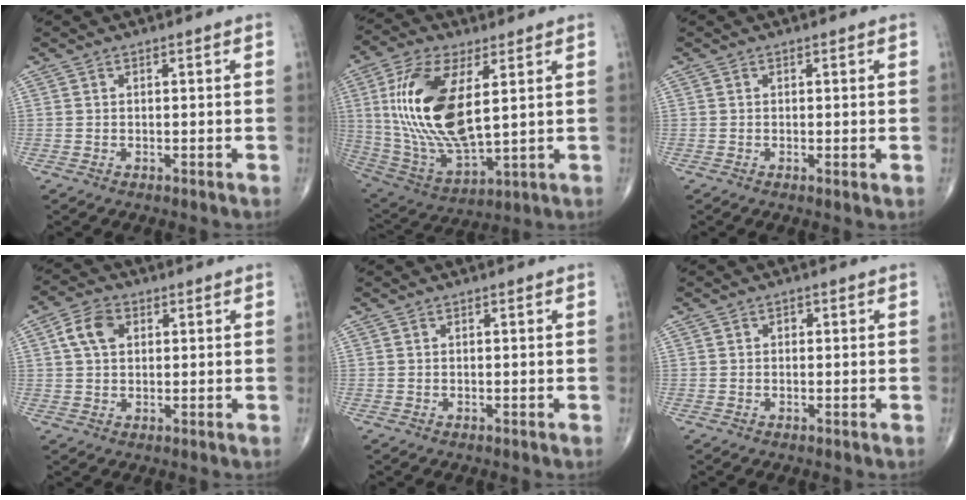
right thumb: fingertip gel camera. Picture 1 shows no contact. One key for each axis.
{"total": 20.3, "fx": 4.2, "fy": 9.0, "fz": 17.7, "tx": -0.359, "ty": -0.022, "tz": 0.088}
{"total": 0.8, "fx": 0.0, "fy": 0.1, "fz": 0.7, "tx": -0.015, "ty": -0.004, "tz": -0.003}
{"total": 5.9, "fx": 1.7, "fy": 4.0, "fz": 3.9, "tx": -0.068, "ty": 0.008, "tz": 0.028}
{"total": 0.0}
{"total": 0.8, "fx": 0.1, "fy": 0.7, "fz": 0.4, "tx": 0.002, "ty": 0.003, "tz": -0.002}